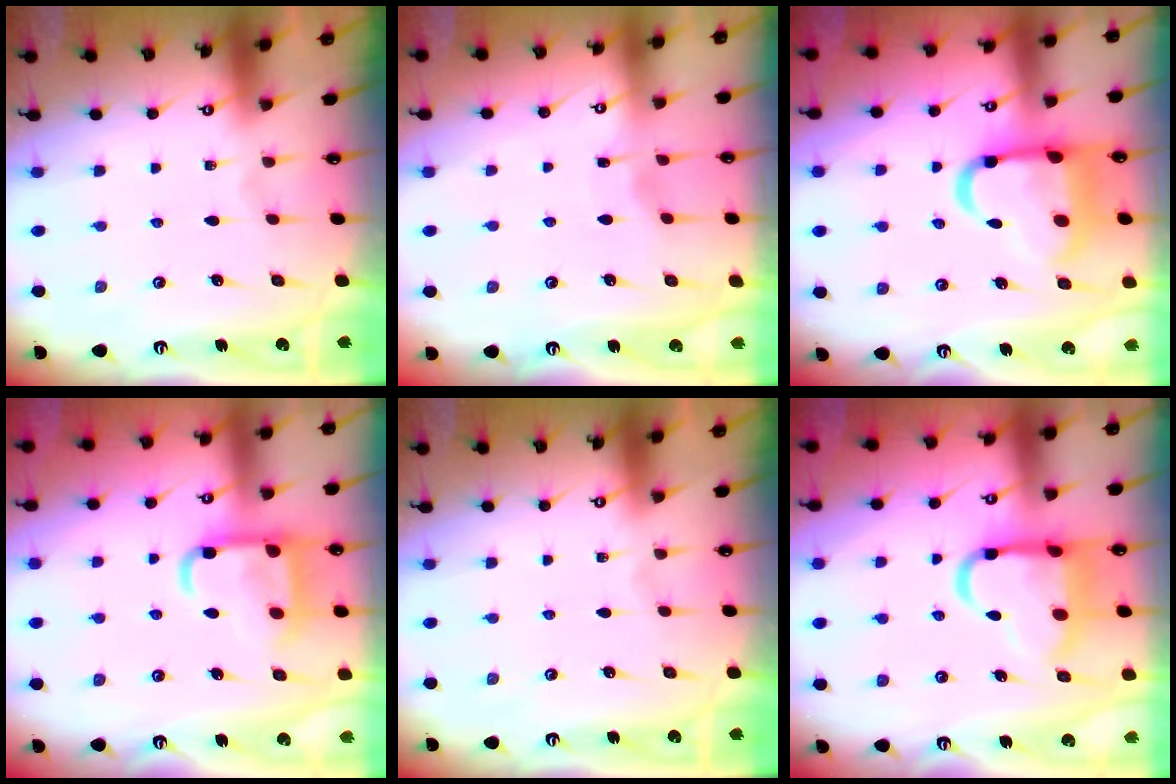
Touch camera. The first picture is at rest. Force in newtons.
{"total": 2.6, "press": 2.6, "slide": 0.3}
{"total": 16.1, "press": 16.0, "slide": 1.9}
{"total": 13.4, "press": 13.3, "slide": 1.4}
{"total": 0.0}
{"total": 14.8, "press": 14.7, "slide": 1.7}